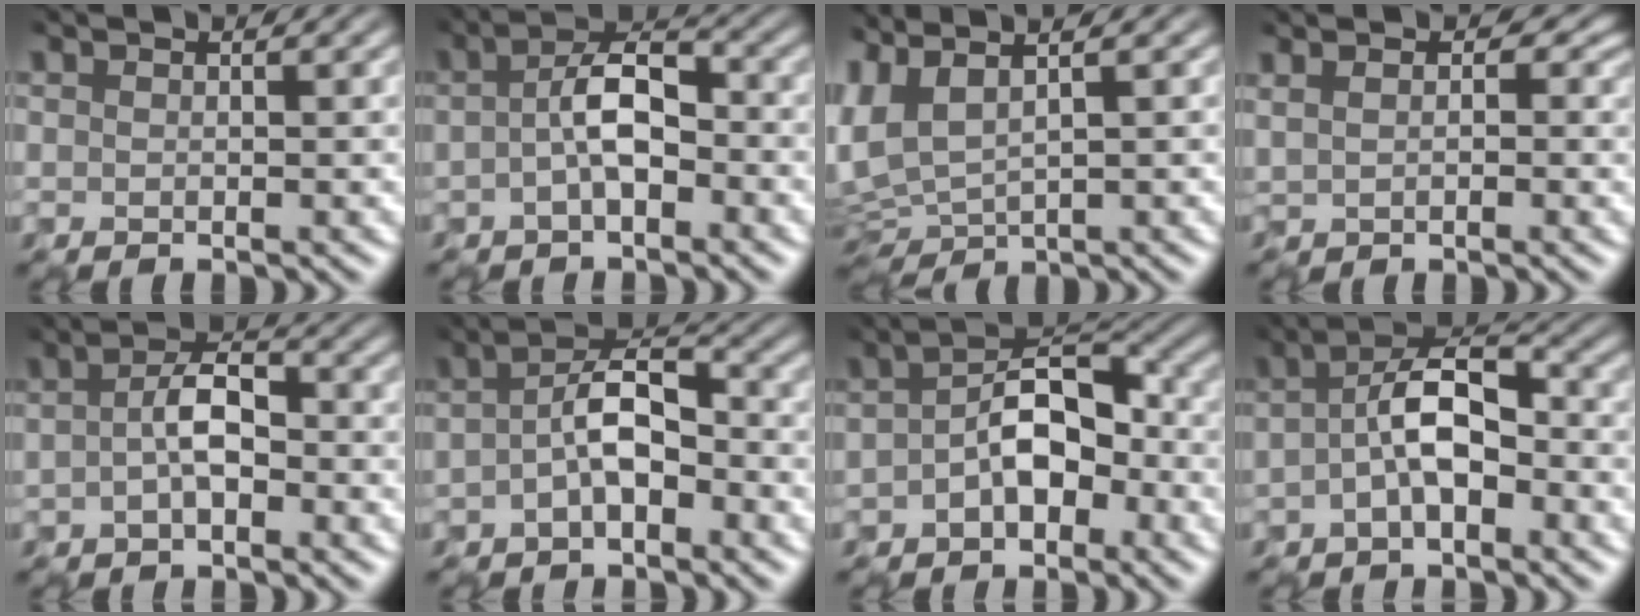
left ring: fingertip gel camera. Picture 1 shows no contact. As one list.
[{"total": 3.9, "force": [-0.6, 1.9, 3.4], "torque": [-0.062, 0.014, -0.020]}, {"total": 3.9, "force": [2.0, 1.5, 3.0], "torque": [-0.085, 0.014, 0.041]}, {"total": 5.9, "force": [2.6, 3.9, 3.6], "torque": [-0.046, 0.035, 0.022]}, {"total": 3.0, "force": [-0.5, 1.5, 2.6], "torque": [-0.053, 0.010, -0.017]}, {"total": 4.3, "force": [-0.9, 2.1, 3.6], "torque": [-0.063, 0.013, -0.026]}, {"total": 5.7, "force": [-1.0, 3.4, 4.4], "torque": [-0.069, 0.015, -0.026]}, {"total": 5.0, "force": [-0.7, 2.5, 4.3], "torque": [-0.077, 0.014, -0.024]}]